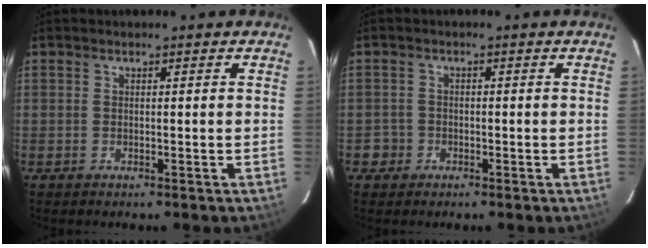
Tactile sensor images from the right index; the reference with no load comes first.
{"total": 2.8, "force": [-1.2, 2.5, 0.0], "torque": [-0.001, 0.016, -0.020]}